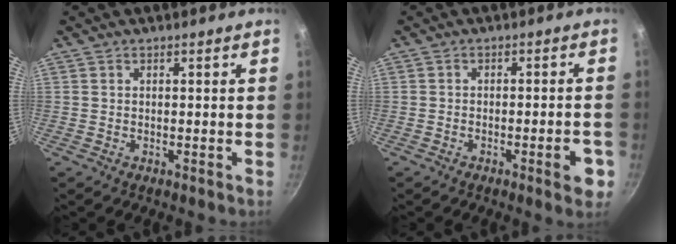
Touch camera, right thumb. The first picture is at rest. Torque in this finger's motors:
{"motor_torque": [0.41, 0.79, 0.49, 0.30, 0.11]}